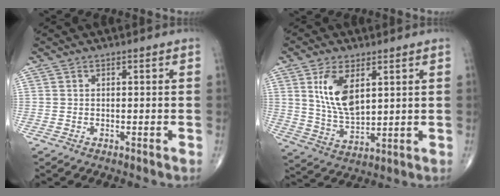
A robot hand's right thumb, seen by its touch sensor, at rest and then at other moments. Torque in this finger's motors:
{"motor_torque": [-0.38, 1.20, 1.11, 0.58, 0.10]}